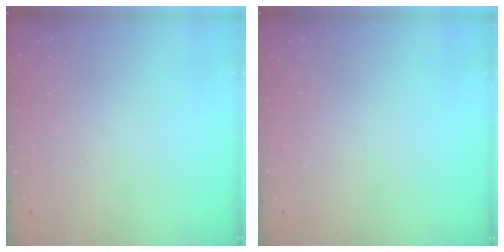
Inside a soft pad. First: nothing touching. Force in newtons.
{"total": 0.0}